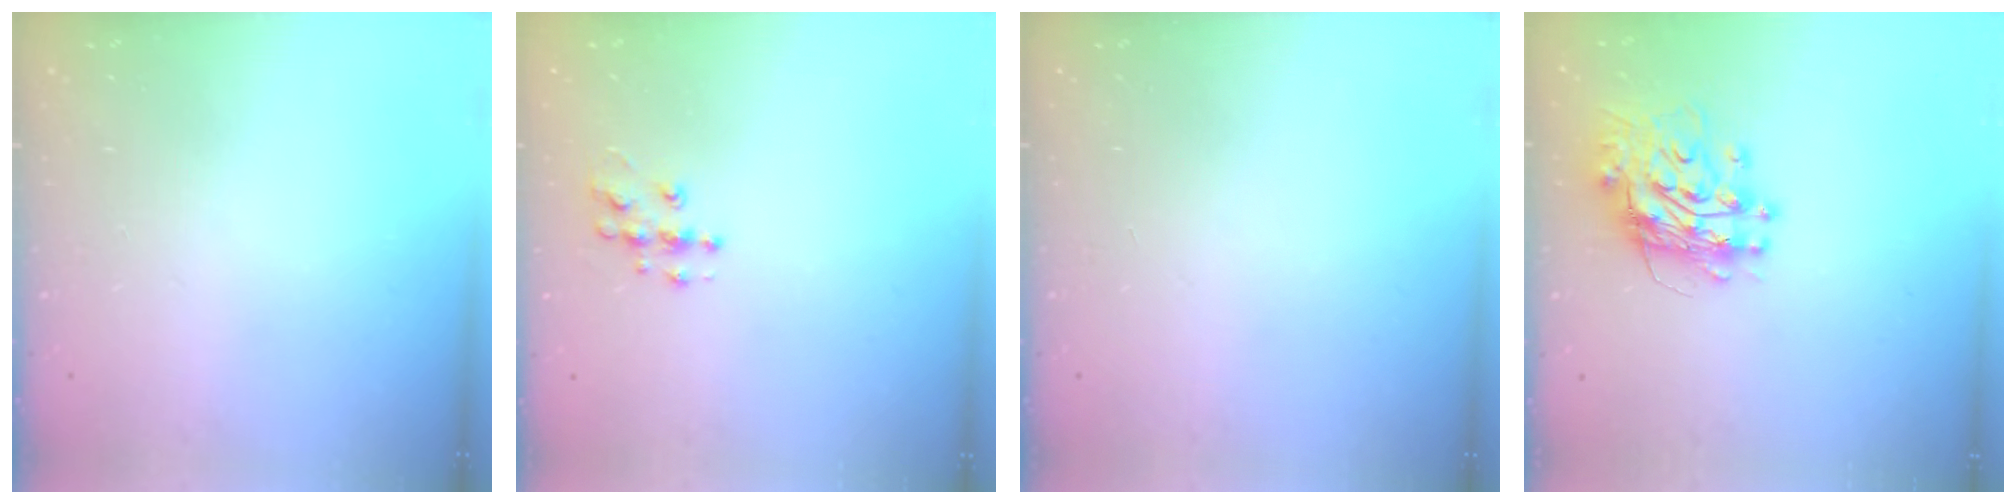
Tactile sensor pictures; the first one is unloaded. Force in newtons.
{"total": 7.0, "press": 7.0, "slide": 0.3}
{"total": 0.0}
{"total": 11.4, "press": 11.4, "slide": 1.0}